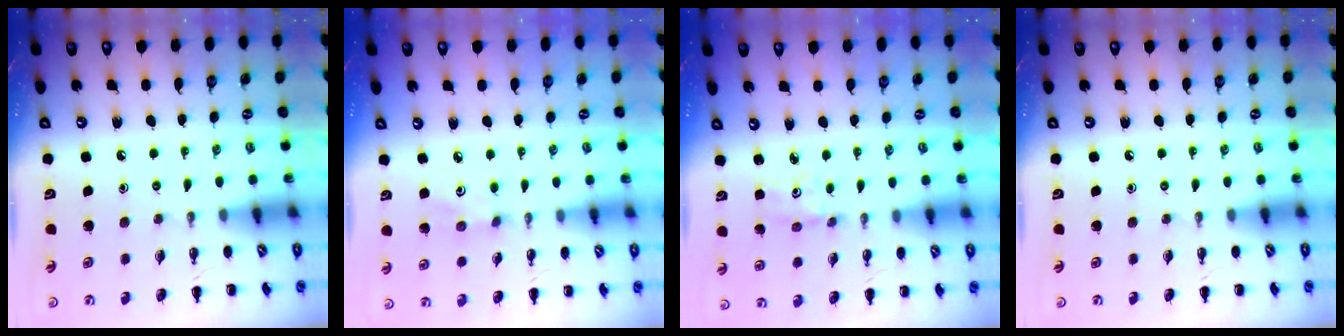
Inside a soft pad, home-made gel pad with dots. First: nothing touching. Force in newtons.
{"total": 2.7, "press": 2.6, "slide": 0.6}
{"total": 1.5, "press": 1.5, "slide": 0.3}
{"total": 0.0}